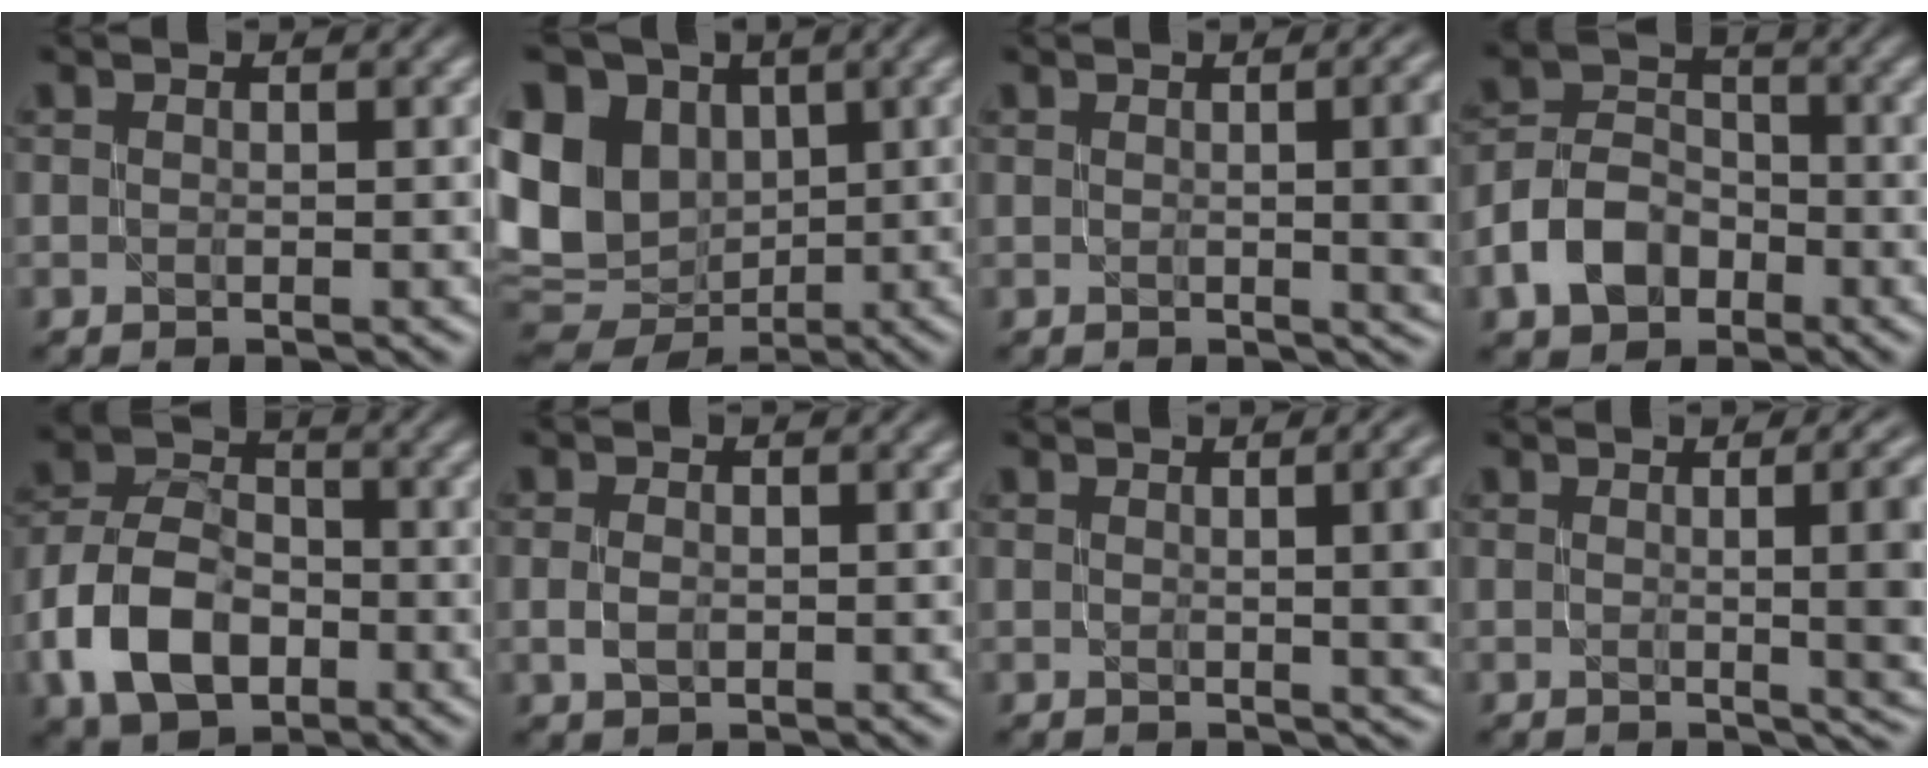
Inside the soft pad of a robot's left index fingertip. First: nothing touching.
{"total": 13.5, "force": [1.6, 10.8, 7.9], "torque": [-0.190, 0.013, 0.037]}
{"total": 5.4, "force": [0.3, 1.8, 5.1], "torque": [-0.044, 0.003, 0.010]}
{"total": 5.4, "force": [-2.7, 3.8, 2.6], "torque": [-0.050, 0.006, -0.059]}
{"total": 8.4, "force": [-3.5, 5.6, 5.2], "torque": [-0.104, 0.005, -0.078]}
{"total": 1.2, "force": [-0.2, 0.8, 0.9], "torque": [-0.022, 0.001, -0.003]}
{"total": 6.1, "force": [1.0, 2.3, 5.6], "torque": [-0.033, 0.011, 0.017]}
{"total": 10.5, "force": [0.9, 4.6, 9.4], "torque": [-0.053, 0.013, 0.011]}